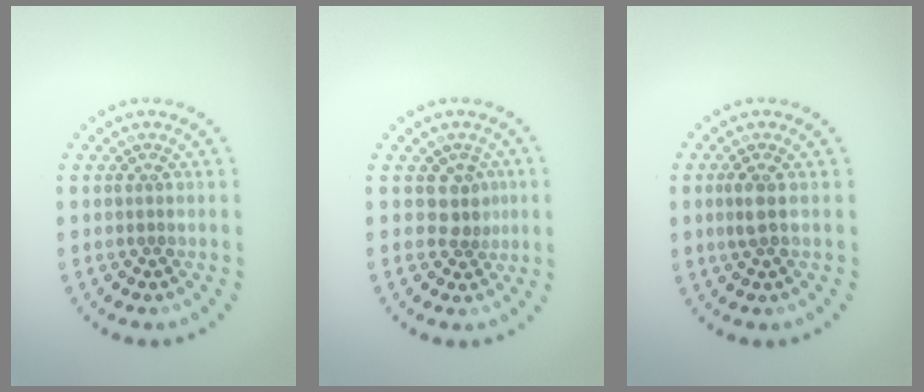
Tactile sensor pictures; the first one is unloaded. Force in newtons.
{"total": 2.2, "press": 1.7, "slide": 1.3}
{"total": 1.4, "press": 1.3, "slide": 0.5}